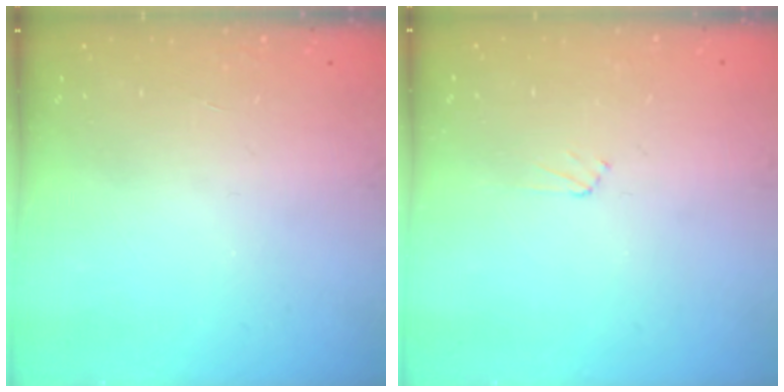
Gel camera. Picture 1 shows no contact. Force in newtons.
{"total": 2.7, "press": 2.6, "slide": 0.4}